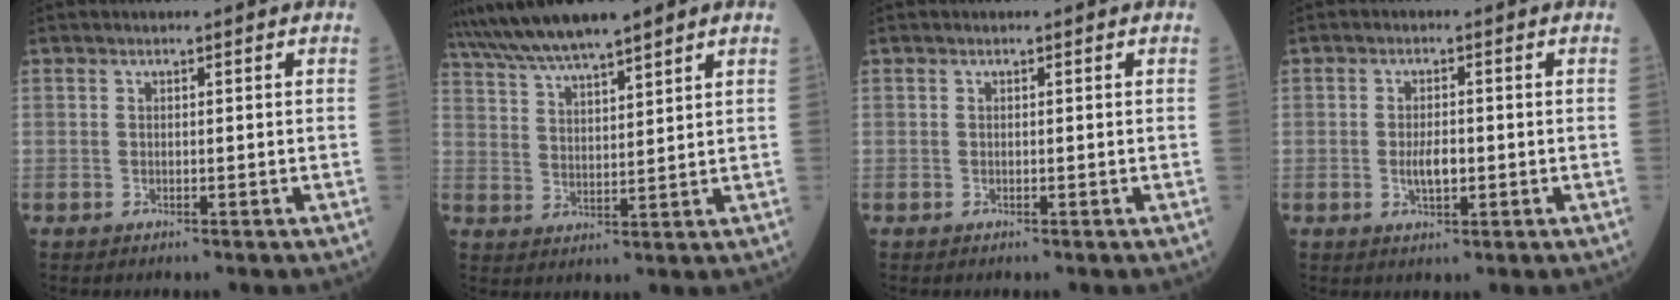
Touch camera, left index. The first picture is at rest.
{"total": 10.5, "force": [8.5, 0.8, 6.0], "torque": [-0.114, 0.029, 0.152]}
{"total": 0.0}
{"total": 3.1, "force": [-0.8, 1.3, 2.7], "torque": [-0.053, -0.003, -0.012]}